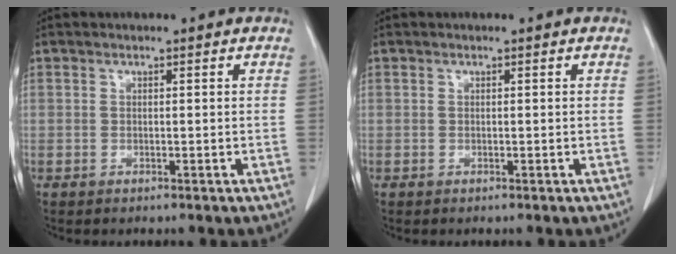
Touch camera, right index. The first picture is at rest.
{"total": 0.0}